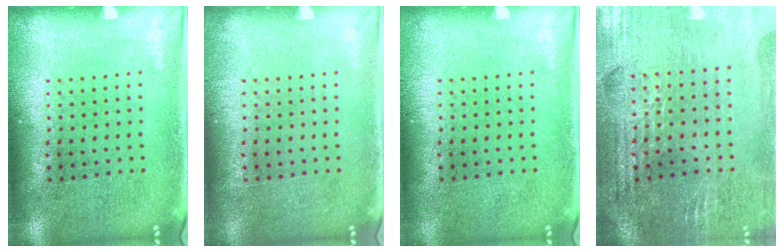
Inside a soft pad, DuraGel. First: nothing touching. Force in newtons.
{"total": 0.0}
{"total": 0.0}
{"total": 2.9, "press": 2.8, "slide": 0.5}